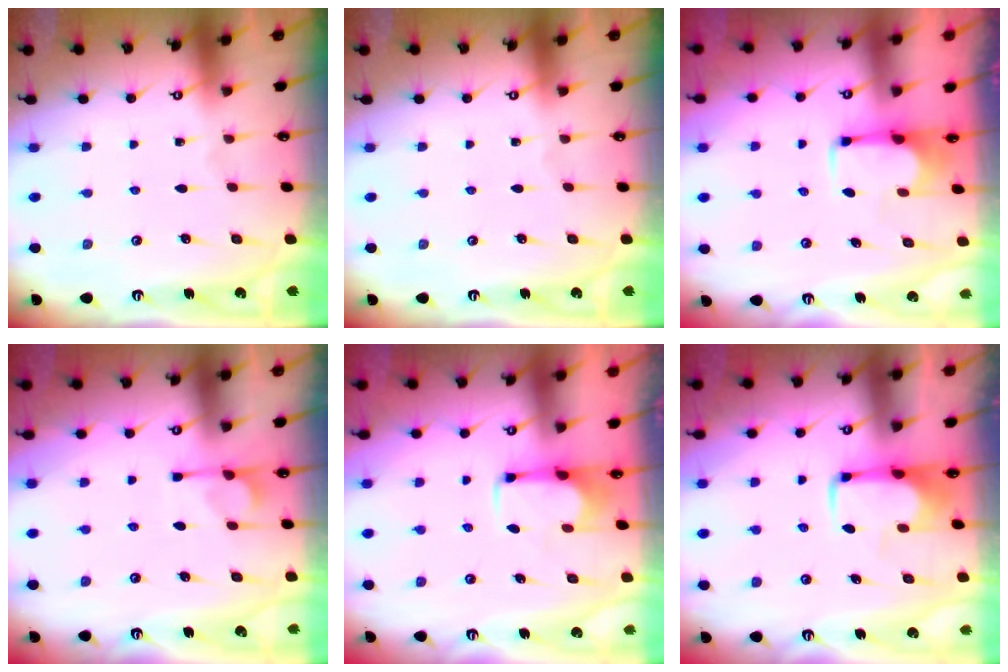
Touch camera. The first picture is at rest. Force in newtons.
{"total": 0.0}
{"total": 1.9, "press": 1.7, "slide": 0.8}
{"total": 1.2, "press": 0.3, "slide": 1.1}
{"total": 2.6, "press": 2.5, "slide": 0.9}
{"total": 2.0, "press": 1.9, "slide": 0.4}